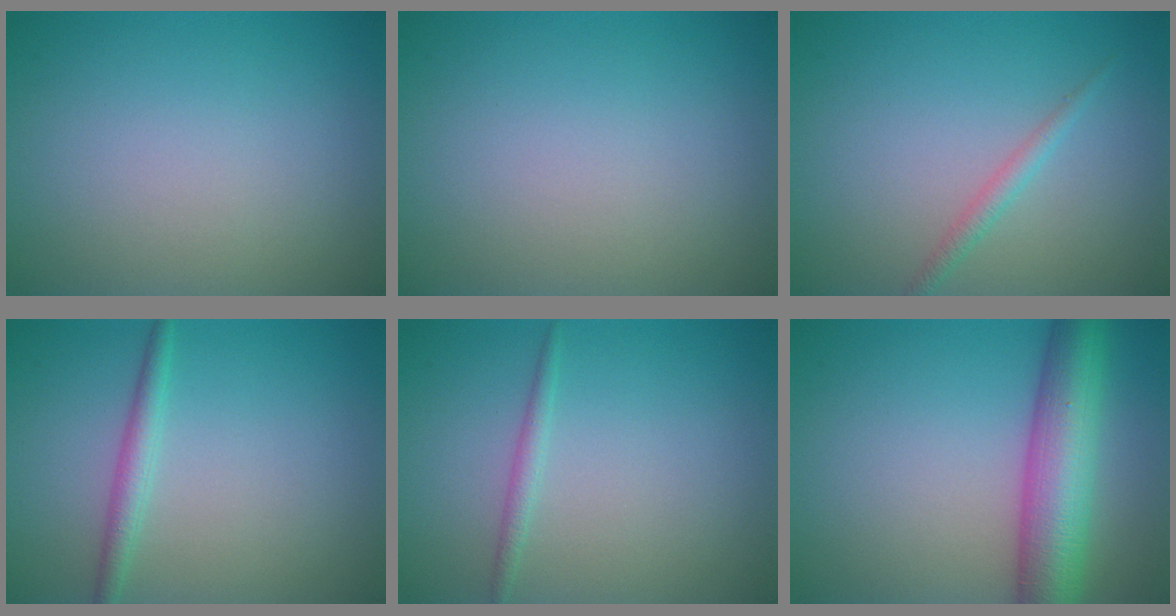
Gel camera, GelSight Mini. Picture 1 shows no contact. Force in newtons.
{"total": 0.0}
{"total": 1.3, "press": 1.3, "slide": 0.1}
{"total": 1.9, "press": 1.9, "slide": 0.1}
{"total": 1.1, "press": 1.1, "slide": 0.0}
{"total": 8.1, "press": 8.1, "slide": 0.2}